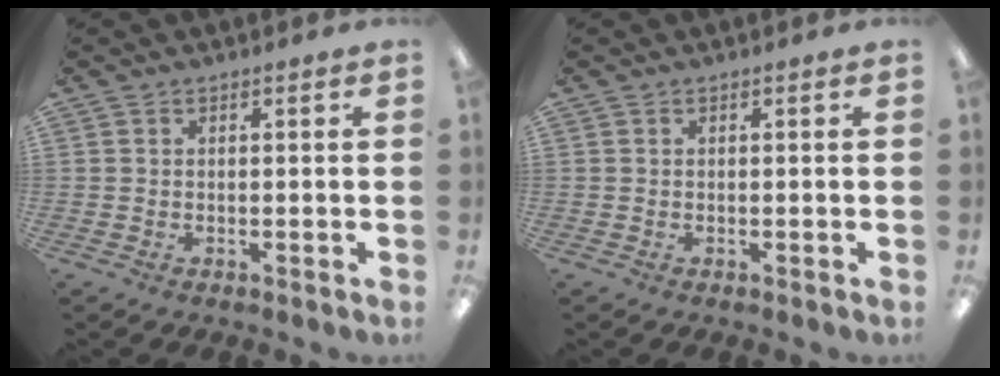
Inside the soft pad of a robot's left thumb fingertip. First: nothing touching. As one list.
[{"total": 0.0}]